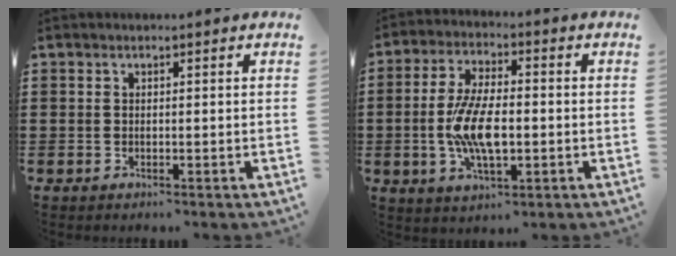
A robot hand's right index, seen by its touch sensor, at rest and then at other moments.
{"total": 9.3, "force": [-1.4, 3.9, 8.3], "torque": [-0.183, -0.004, -0.030]}